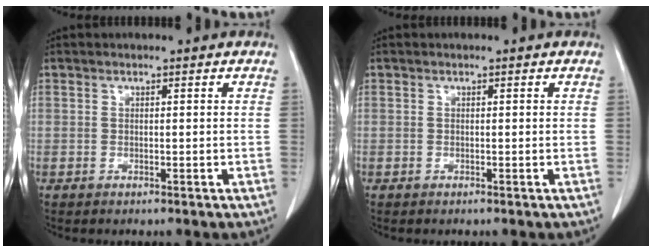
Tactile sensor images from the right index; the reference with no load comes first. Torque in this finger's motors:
{"motor_torque": [-0.02, 0.05, 0.02, -0.01]}